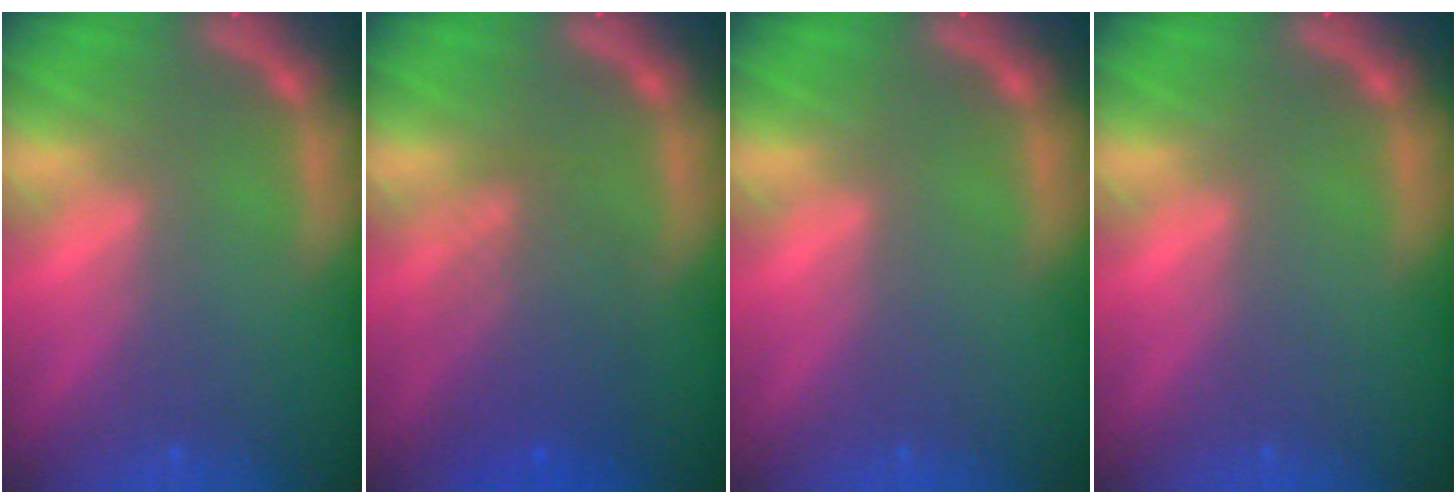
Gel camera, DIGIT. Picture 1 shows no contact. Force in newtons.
{"total": 5.1}
{"total": 0.0}
{"total": 0.0}